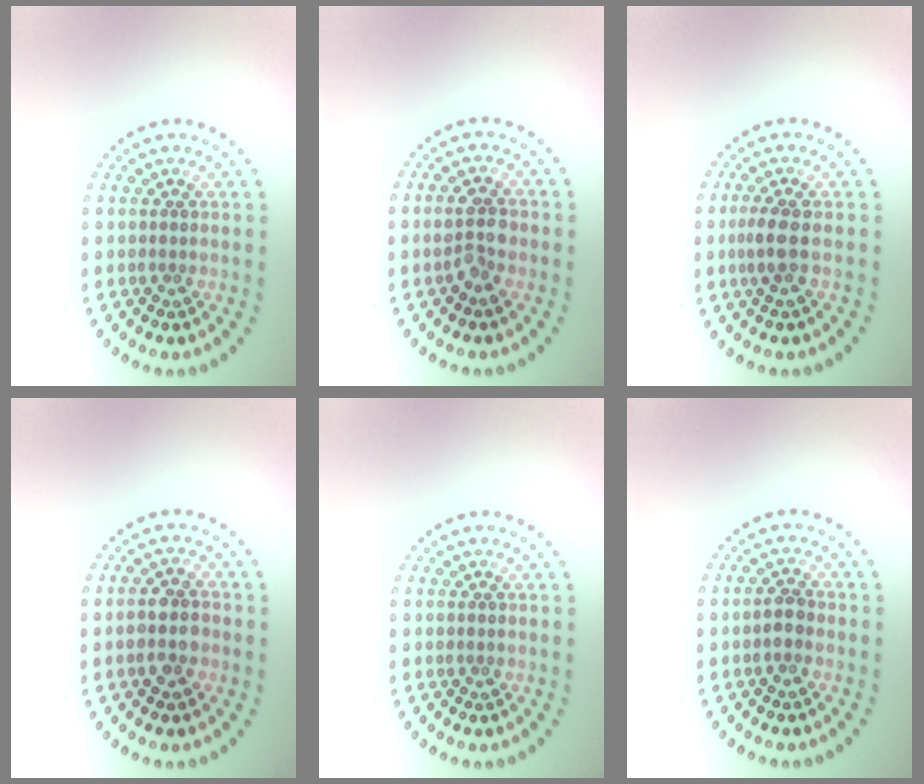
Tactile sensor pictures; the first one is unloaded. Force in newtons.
{"total": 2.5, "press": 2.5, "slide": 0.4}
{"total": 1.7, "press": 1.5, "slide": 0.8}
{"total": 2.7, "press": 2.5, "slide": 0.8}
{"total": 0.0}
{"total": 1.4, "press": 1.4, "slide": 0.3}